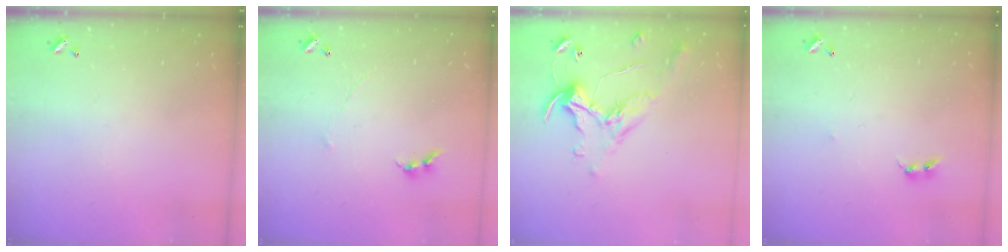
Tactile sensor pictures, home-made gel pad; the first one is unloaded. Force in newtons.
{"total": 0.7, "press": 0.4, "slide": 0.6}
{"total": 1.1, "press": 0.8, "slide": 0.9}
{"total": 2.5, "press": 2.5, "slide": 0.4}